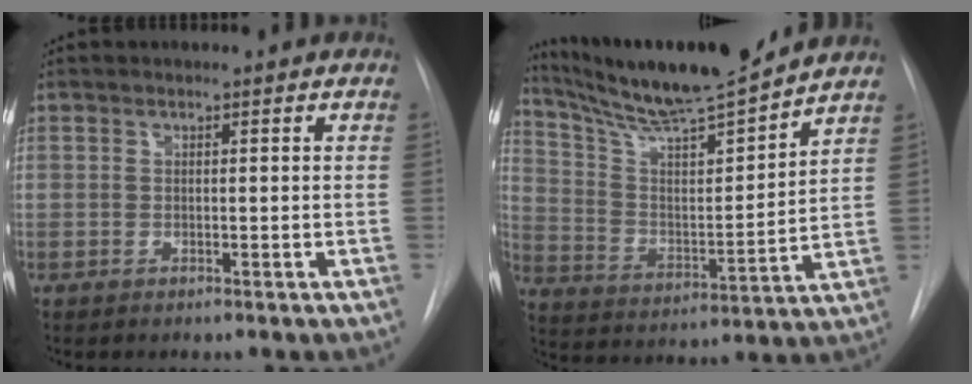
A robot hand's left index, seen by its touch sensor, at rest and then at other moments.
{"total": 16.2, "force": [14.2, -0.2, 7.6], "torque": [-0.133, -0.012, 0.248]}